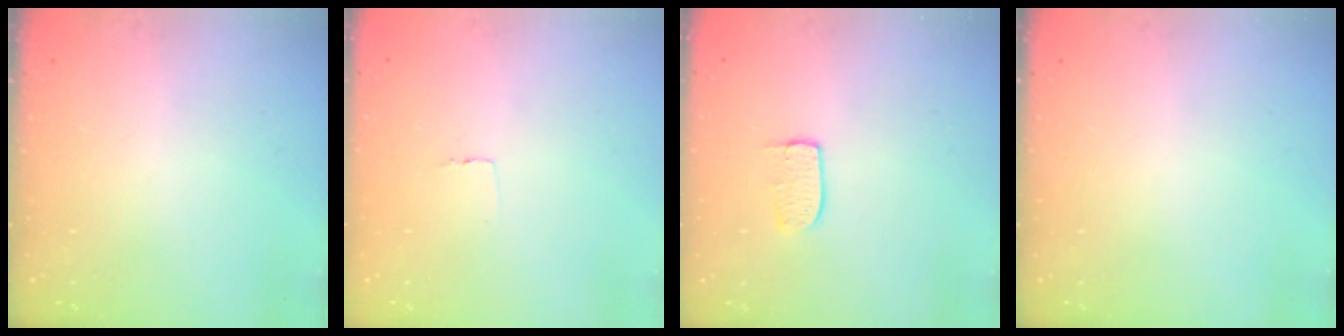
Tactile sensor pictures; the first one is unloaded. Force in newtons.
{"total": 2.3, "press": 2.3, "slide": 0.1}
{"total": 5.4, "press": 5.4, "slide": 0.3}
{"total": 0.0}